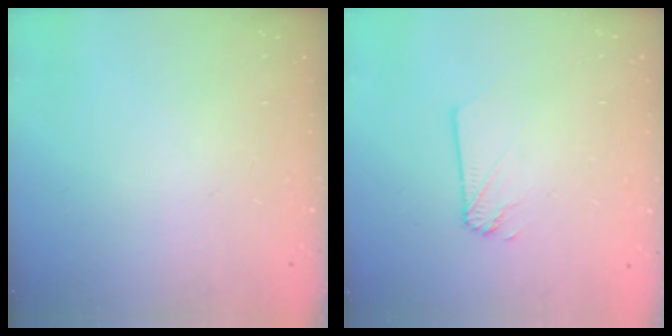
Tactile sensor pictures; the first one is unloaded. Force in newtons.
{"total": 1.4, "press": 1.4, "slide": 0.1}